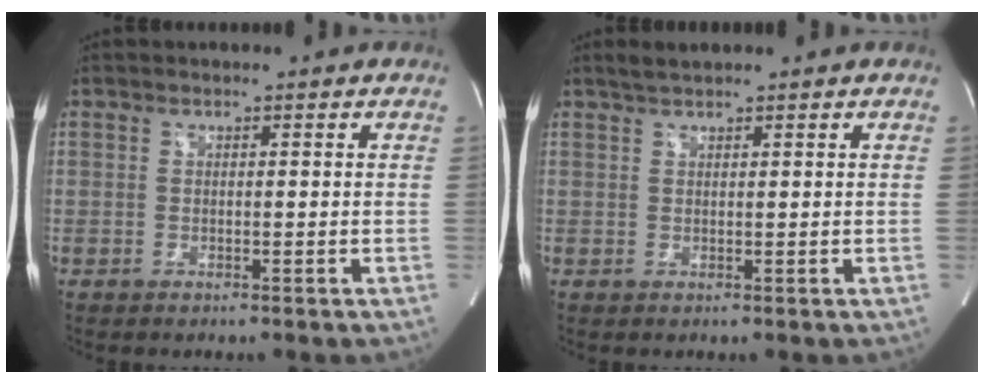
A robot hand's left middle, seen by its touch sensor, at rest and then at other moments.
{"total": 1.6, "force": [1.5, 0.1, 0.7], "torque": [-0.018, 0.011, 0.031]}